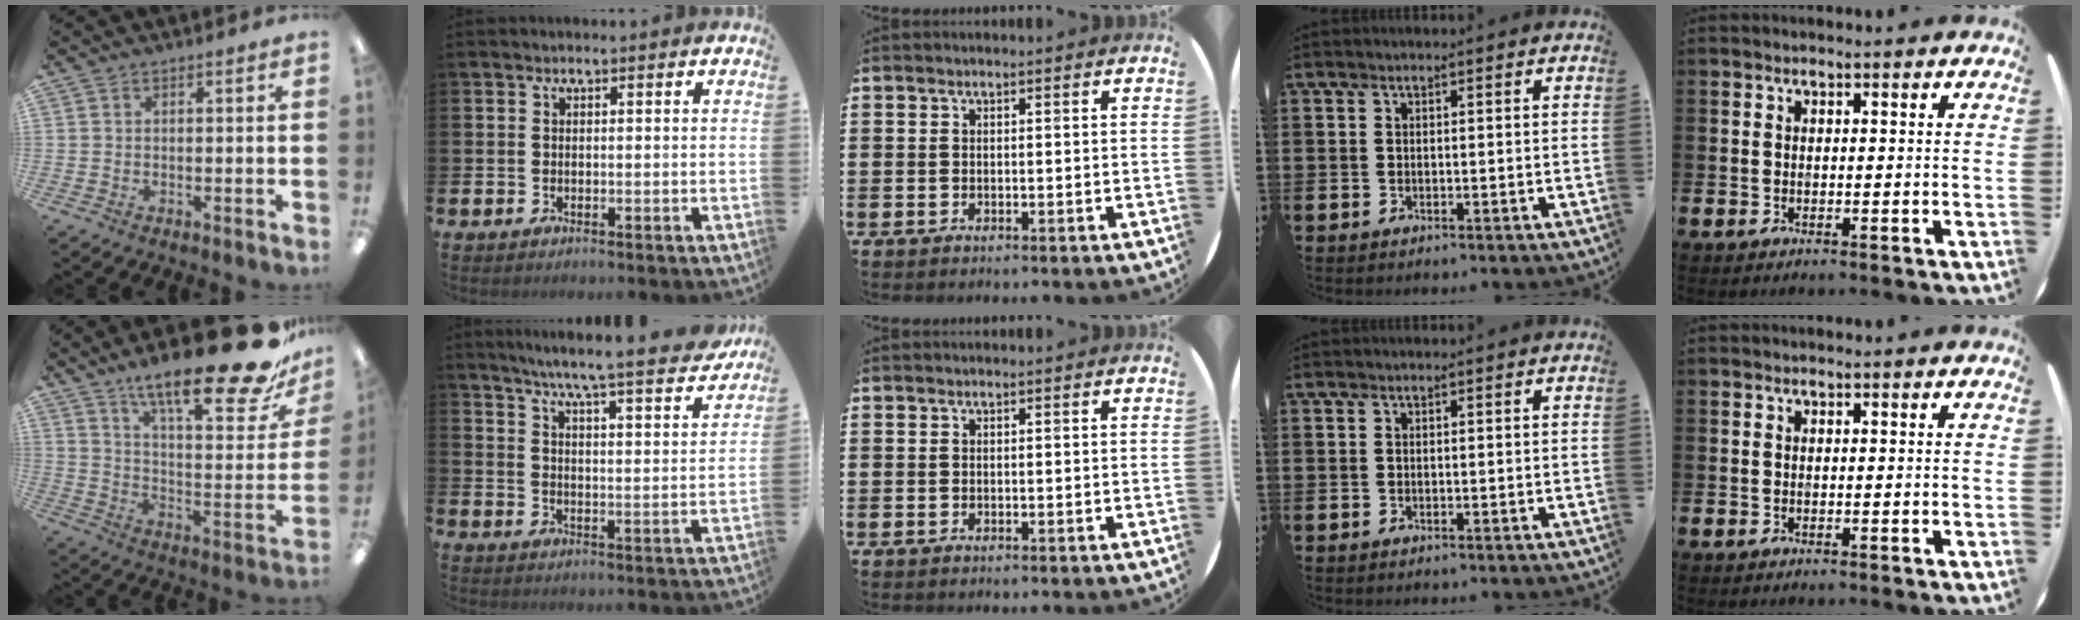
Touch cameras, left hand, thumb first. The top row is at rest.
{"thumb": {"total": 24.4, "force": [17.7, 5.8, 15.7], "torque": [-0.236, -0.123, 0.283]}, "index": {"total": 7.3, "force": [6.8, -0.3, 2.7], "torque": [-0.067, -0.052, 0.114]}}